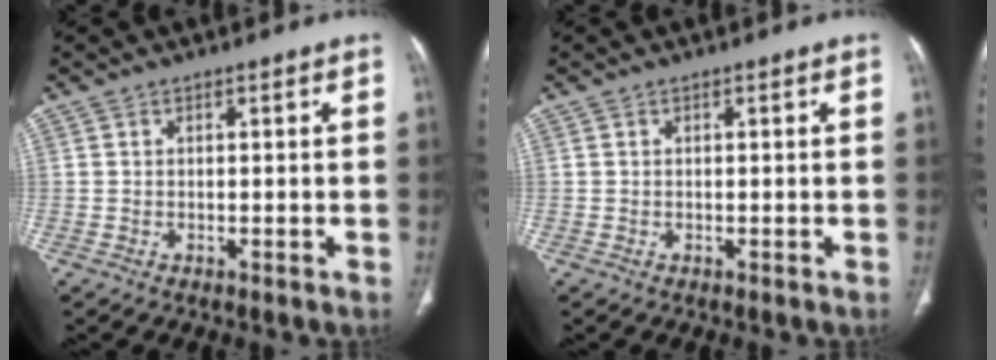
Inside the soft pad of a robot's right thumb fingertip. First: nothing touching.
{"total": 0.0}